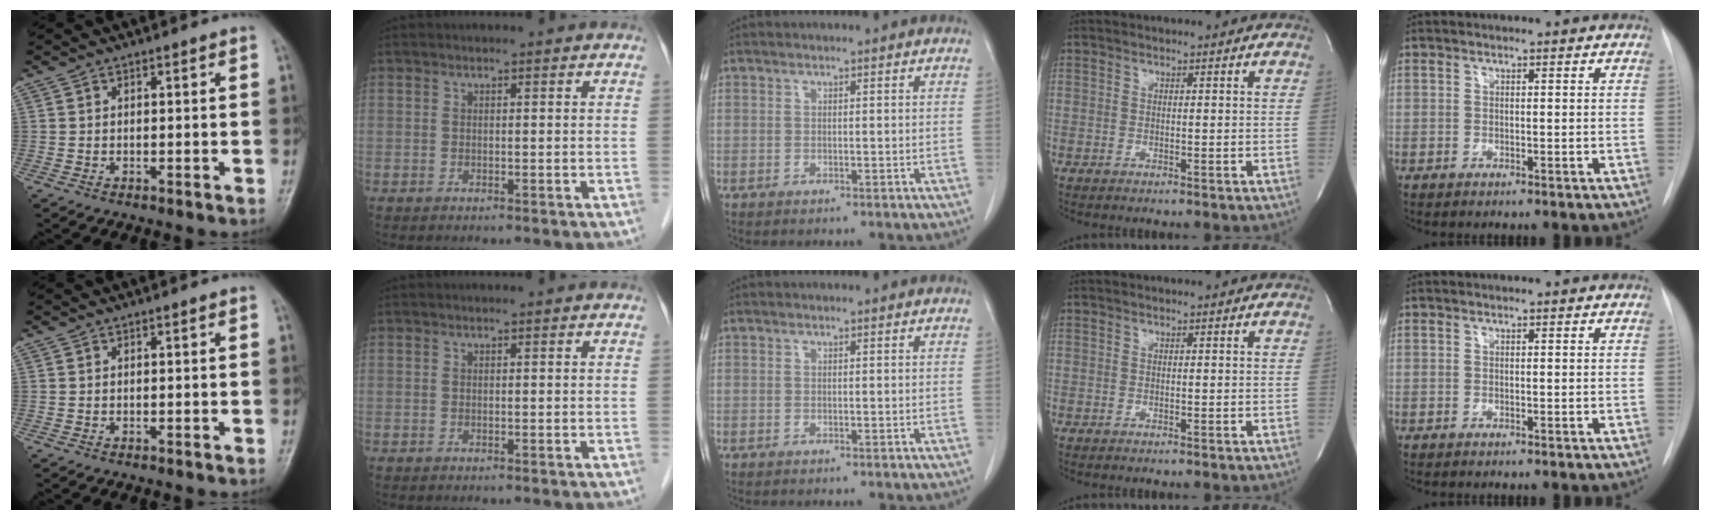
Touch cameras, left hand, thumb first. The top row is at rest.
{}